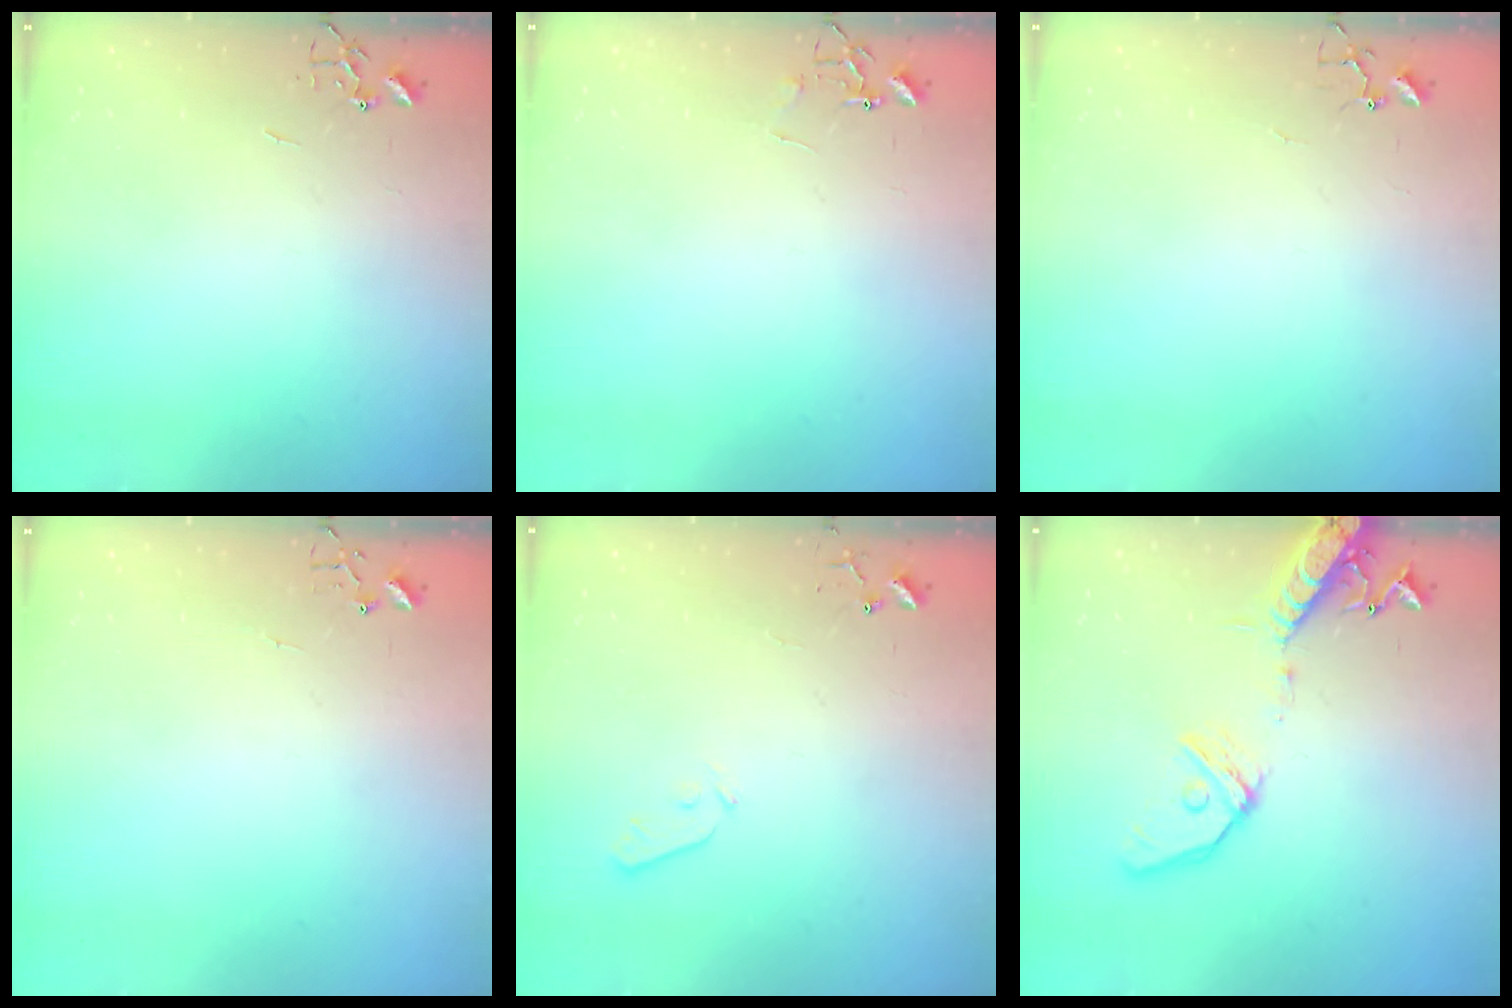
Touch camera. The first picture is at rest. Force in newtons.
{"total": 5.5, "press": 5.4, "slide": 0.4}
{"total": 3.8, "press": 3.7, "slide": 0.3}
{"total": 5.0, "press": 5.0, "slide": 0.4}
{"total": 3.6, "press": 3.6, "slide": 0.6}
{"total": 16.0, "press": 15.7, "slide": 3.1}